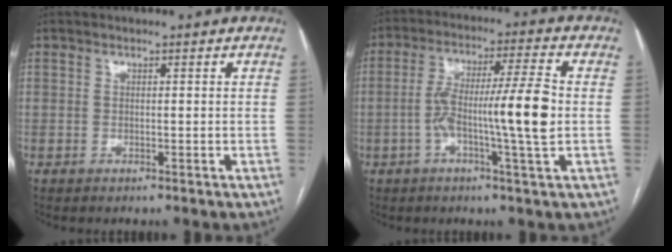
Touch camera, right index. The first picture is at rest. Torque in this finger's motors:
{"motor_torque": [0.35, -0.01, 0.44, 0.16]}